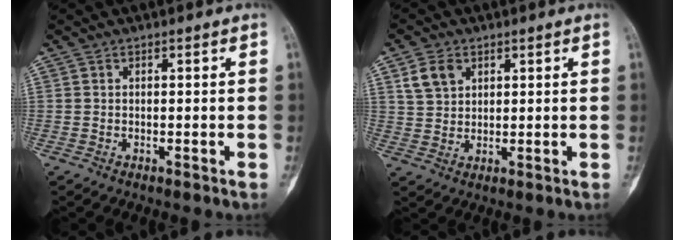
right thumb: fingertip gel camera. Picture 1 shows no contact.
{"total": 5.4, "force": [2.5, 3.9, 2.8], "torque": [-0.040, -0.006, 0.053]}